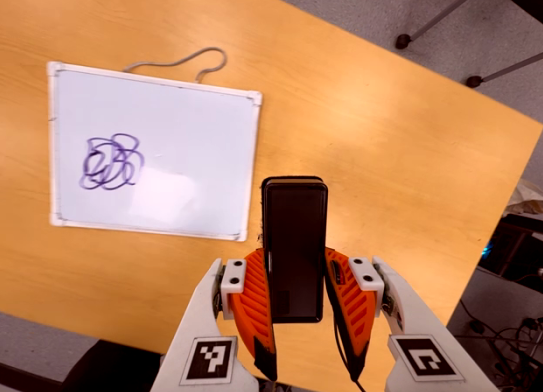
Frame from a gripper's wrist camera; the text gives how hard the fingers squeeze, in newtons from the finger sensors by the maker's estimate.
{"total": 4.7, "left": 3.4, "right": 5.9}